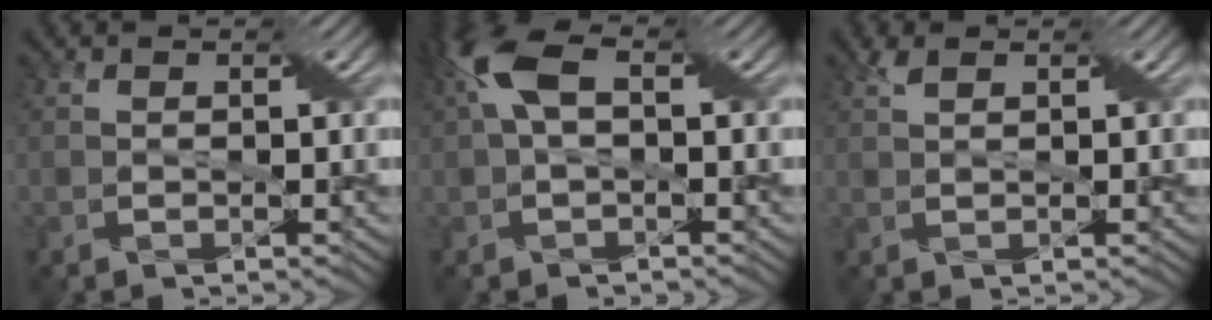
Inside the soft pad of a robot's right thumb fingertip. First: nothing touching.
{"total": 6.3, "force": [1.3, 2.8, 5.5], "torque": [-0.126, 0.020, 0.015]}
{"total": 1.3, "force": [0.9, 0.3, 0.9], "torque": [-0.023, 0.006, 0.017]}